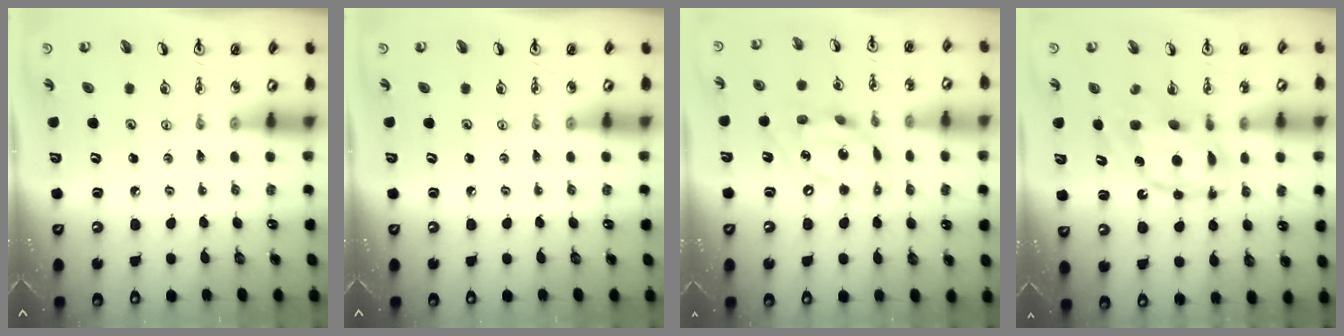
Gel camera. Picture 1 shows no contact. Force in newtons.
{"total": 0.0}
{"total": 15.0, "press": 15.0, "slide": 1.1}
{"total": 11.3, "press": 11.2, "slide": 1.6}